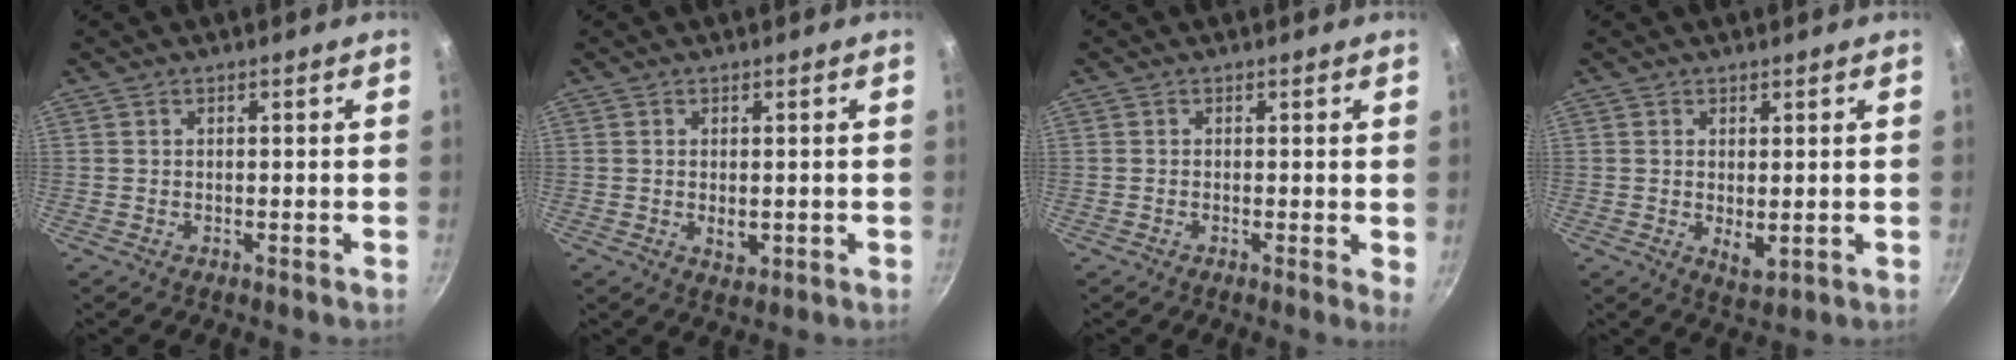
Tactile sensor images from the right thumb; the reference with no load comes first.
{"total": 2.5, "force": [-0.2, 1.5, 2.0], "torque": [-0.031, -0.005, 0.000]}
{"total": 1.9, "force": [0.1, 0.4, 1.9], "torque": [-0.025, -0.006, -0.004]}
{"total": 3.4, "force": [0.2, 1.6, 3.0], "torque": [-0.048, -0.012, 0.006]}